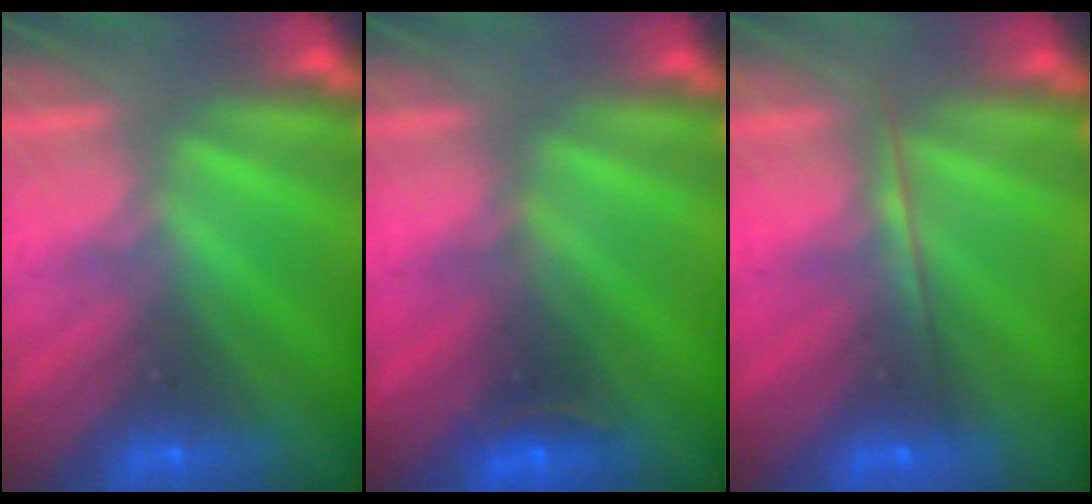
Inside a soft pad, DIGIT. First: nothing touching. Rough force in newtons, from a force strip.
{"total": 2.4}
{"total": 1.7}